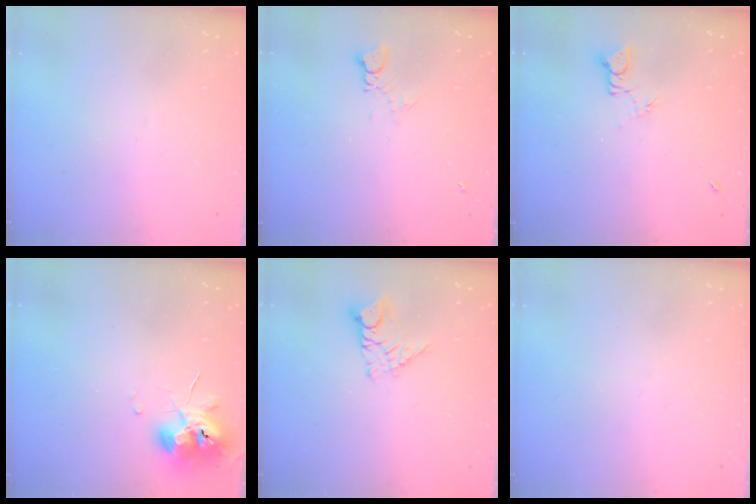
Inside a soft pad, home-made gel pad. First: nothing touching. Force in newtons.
{"total": 2.4, "press": 2.3, "slide": 0.3}
{"total": 3.3, "press": 3.3, "slide": 0.2}
{"total": 10.0, "press": 9.9, "slide": 1.4}
{"total": 9.0, "press": 9.0, "slide": 0.8}
{"total": 0.0}